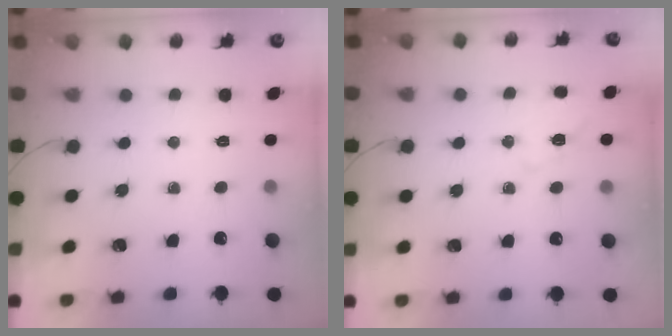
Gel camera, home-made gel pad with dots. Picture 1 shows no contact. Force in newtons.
{"total": 2.4, "press": 1.9, "slide": 1.5}